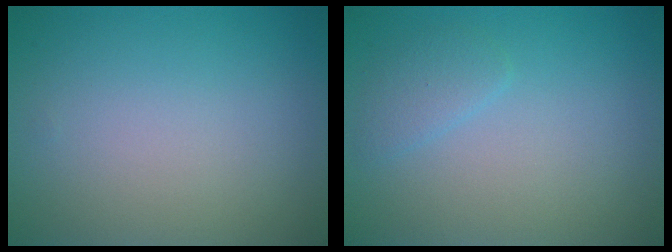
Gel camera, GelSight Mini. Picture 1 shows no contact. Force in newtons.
{"total": 1.4, "press": 1.4, "slide": 0.1}